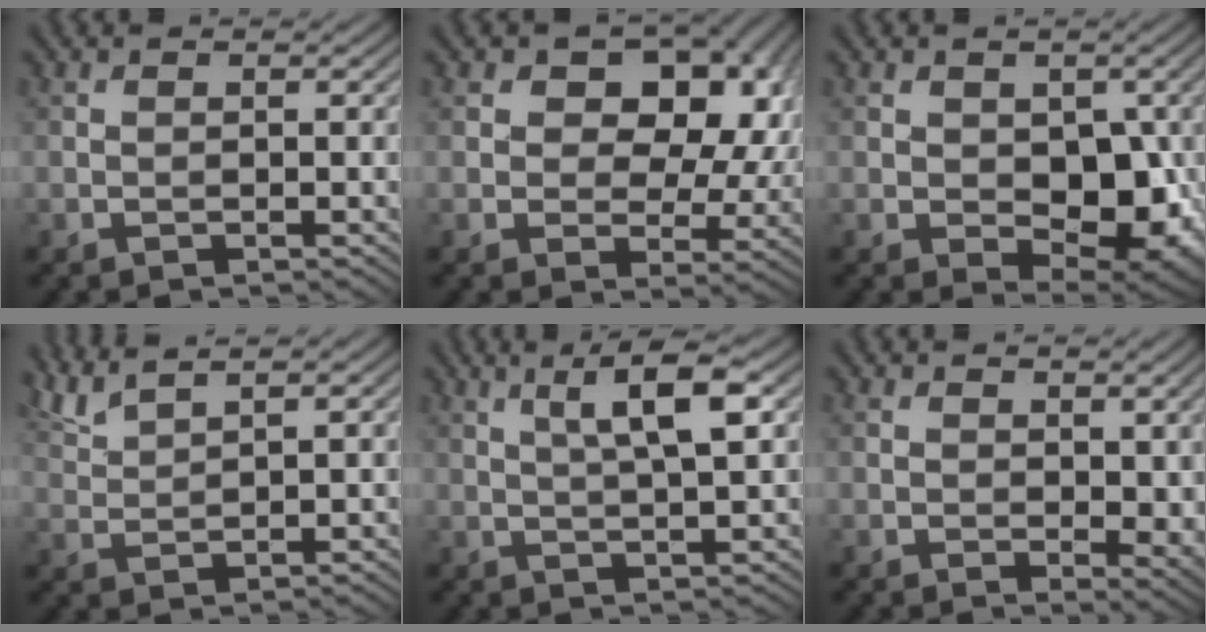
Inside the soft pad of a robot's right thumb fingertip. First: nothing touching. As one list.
[{"total": 12.9, "force": [3.7, 8.5, 9.0], "torque": [-0.121, 0.004, 0.052]}, {"total": 8.2, "force": [-0.7, 5.3, 6.2], "torque": [-0.092, -0.019, -0.002]}, {"total": 4.2, "force": [3.4, 0.5, 2.3], "torque": [-0.052, 0.014, 0.076]}, {"total": 5.7, "force": [2.3, 0.9, 5.1], "torque": [-0.095, 0.007, 0.044]}, {"total": 3.7, "force": [1.5, 2.0, 2.8], "torque": [-0.040, -0.006, 0.030]}]